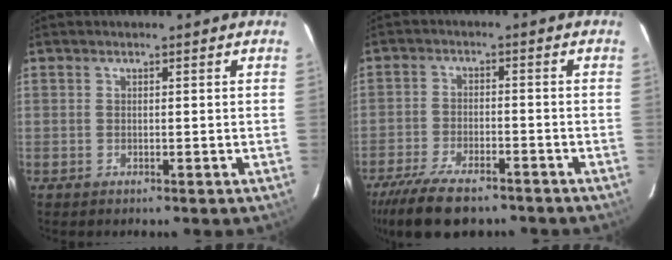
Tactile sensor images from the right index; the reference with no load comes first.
{"total": 13.6, "force": [-10.5, 4.7, 7.1], "torque": [-0.164, -0.030, -0.178]}